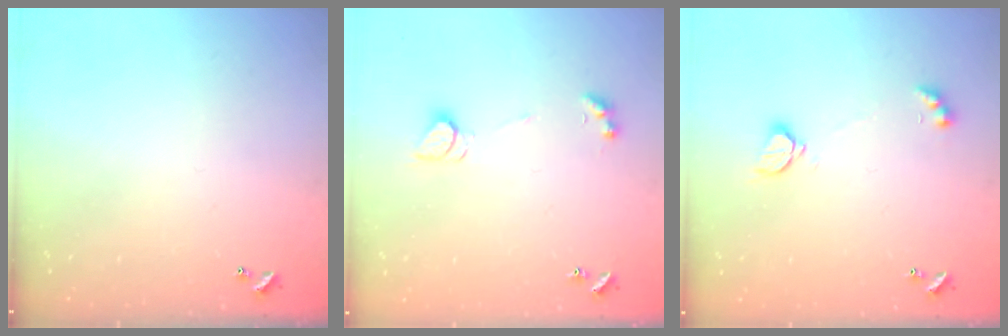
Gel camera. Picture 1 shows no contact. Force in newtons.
{"total": 2.2, "press": 2.2, "slide": 0.4}
{"total": 2.2, "press": 2.2, "slide": 0.2}